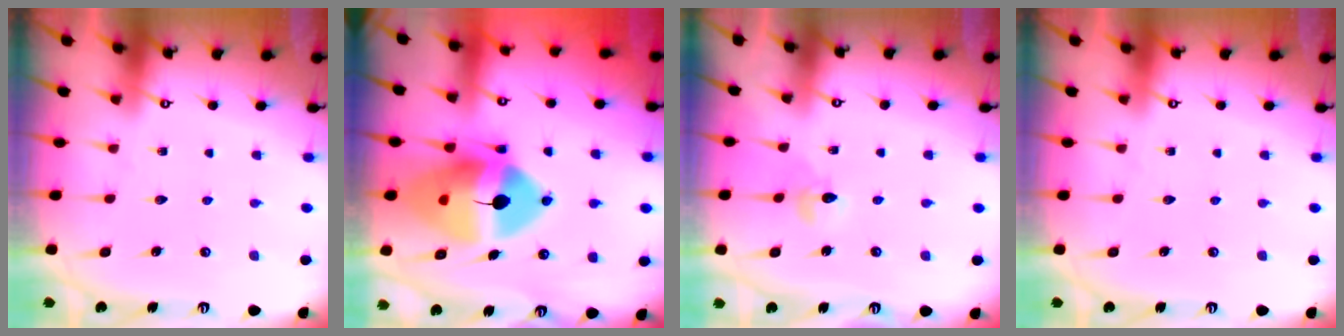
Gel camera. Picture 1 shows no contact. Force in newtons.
{"total": 17.4, "press": 17.2, "slide": 2.9}
{"total": 4.8, "press": 4.8, "slide": 0.6}
{"total": 0.0}